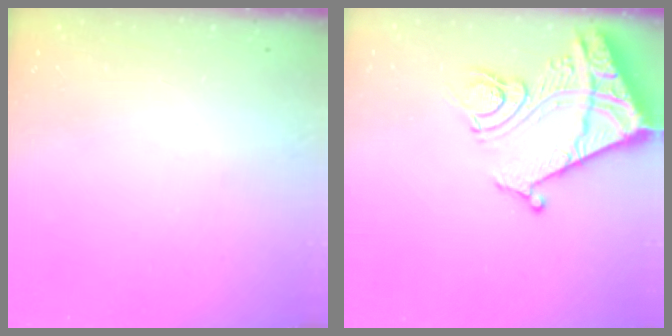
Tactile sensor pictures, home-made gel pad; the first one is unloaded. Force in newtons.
{"total": 14.7, "press": 14.6, "slide": 1.7}